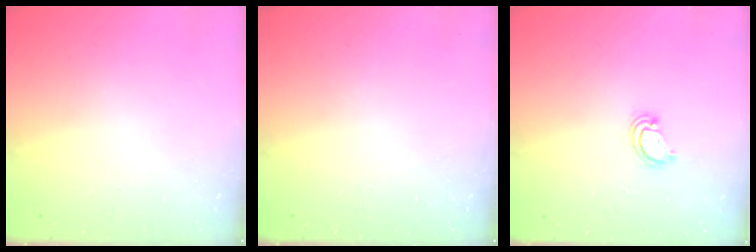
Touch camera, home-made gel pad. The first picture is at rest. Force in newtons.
{"total": 0.0}
{"total": 2.3, "press": 2.3, "slide": 0.3}